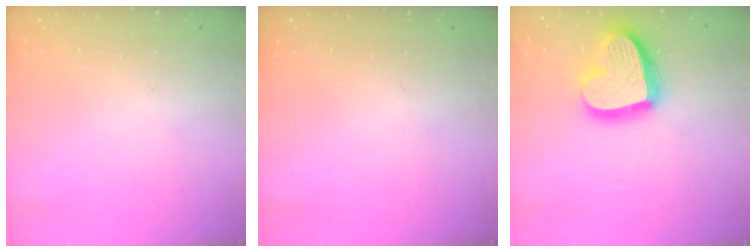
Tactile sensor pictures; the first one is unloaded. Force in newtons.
{"total": 0.0}
{"total": 21.1, "press": 21.0, "slide": 1.8}